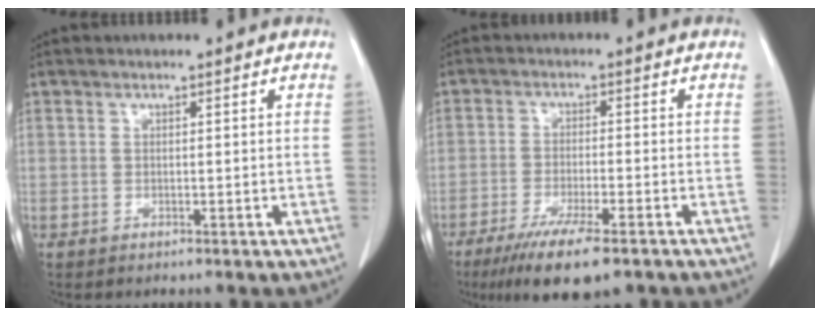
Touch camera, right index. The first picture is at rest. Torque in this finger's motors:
{"motor_torque": [1.03, -1.05, 0.64, 0.16]}